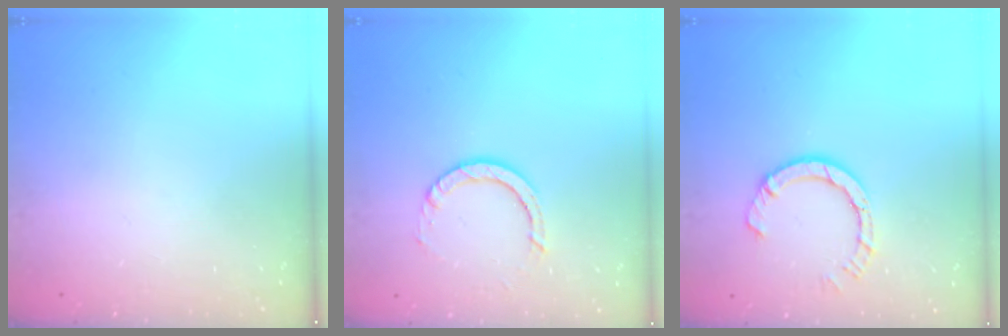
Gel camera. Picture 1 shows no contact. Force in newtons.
{"total": 7.0, "press": 6.9, "slide": 0.9}
{"total": 6.8, "press": 6.7, "slide": 0.7}